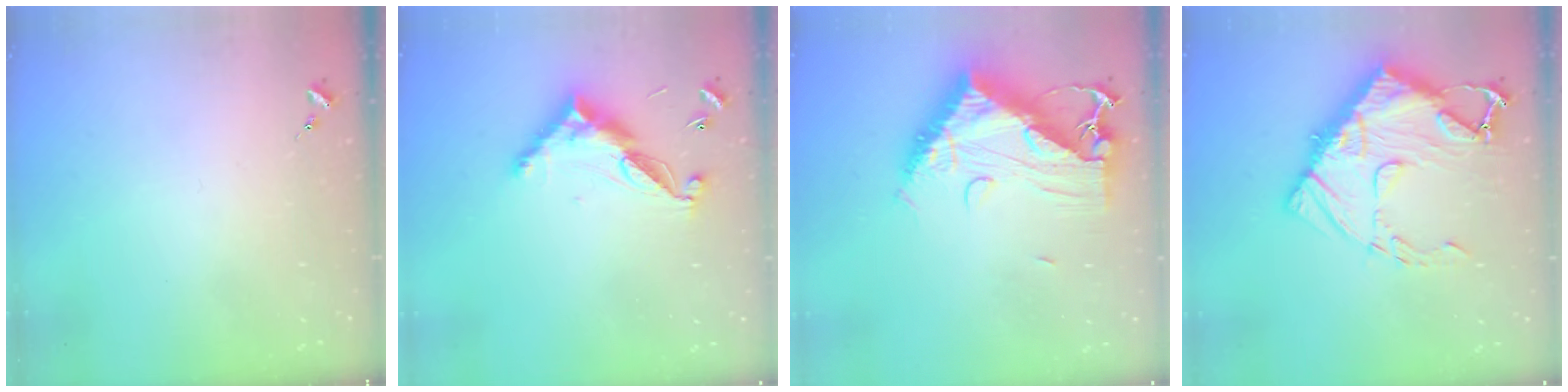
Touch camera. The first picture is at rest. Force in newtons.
{"total": 12.2, "press": 12.1, "slide": 0.3}
{"total": 15.7, "press": 15.6, "slide": 1.5}
{"total": 18.3, "press": 18.2, "slide": 2.1}